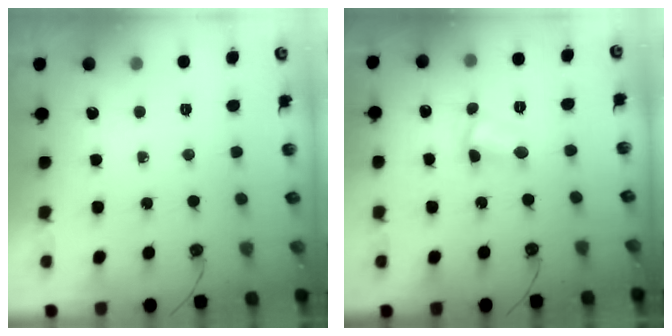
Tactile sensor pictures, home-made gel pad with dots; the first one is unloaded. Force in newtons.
{"total": 3.4, "press": 3.4, "slide": 0.2}